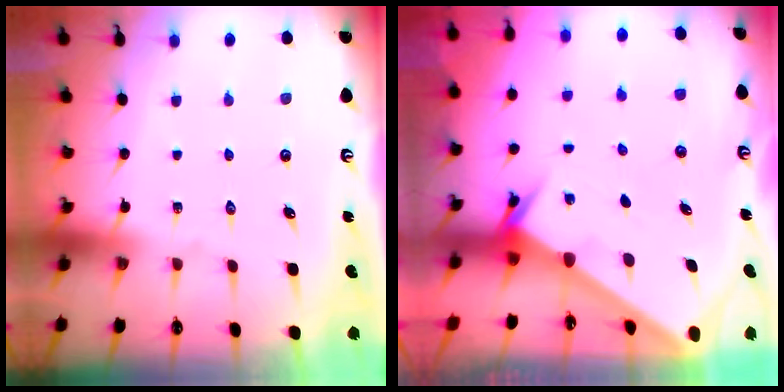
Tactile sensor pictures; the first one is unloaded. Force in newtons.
{"total": 2.4, "press": 2.4, "slide": 0.3}